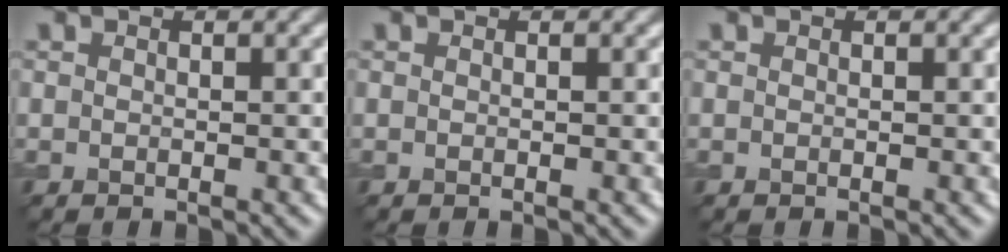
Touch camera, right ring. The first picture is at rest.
{"total": 0.0}
{"total": 0.0}